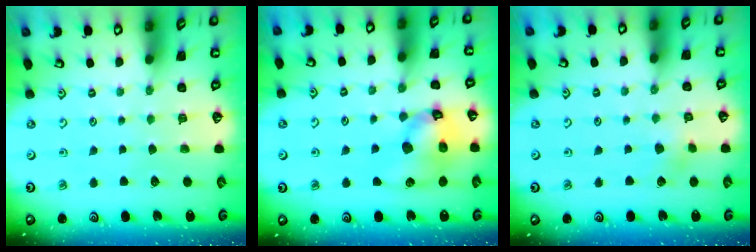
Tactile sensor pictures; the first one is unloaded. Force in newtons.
{"total": 13.9, "press": 13.8, "slide": 1.0}
{"total": 3.0, "press": 2.9, "slide": 0.4}